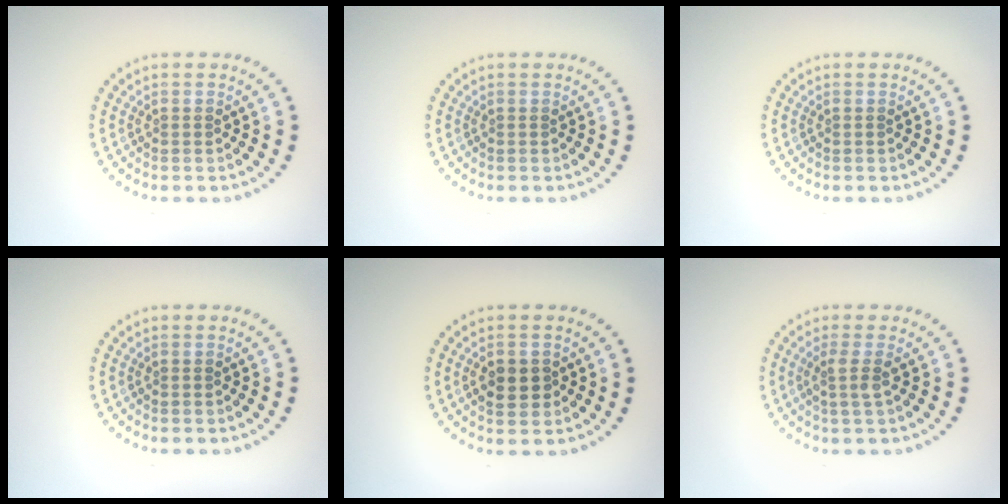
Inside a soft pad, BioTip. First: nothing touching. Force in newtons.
{"total": 0.0}
{"total": 0.0}
{"total": 0.0}
{"total": 2.5, "press": 2.5, "slide": 0.2}
{"total": 1.8, "press": 1.3, "slide": 1.2}